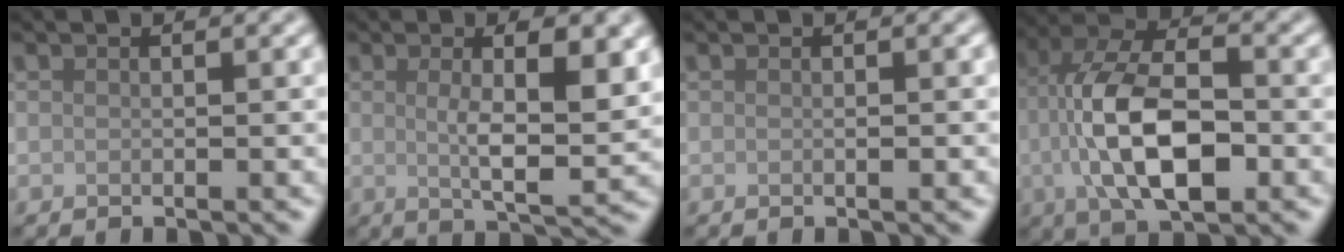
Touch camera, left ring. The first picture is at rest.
{"total": 6.3, "force": [1.0, 1.6, 6.0], "torque": [-0.091, -0.006, 0.018]}
{"total": 0.7, "force": [0.0, 0.1, 0.7], "torque": [-0.010, -0.001, 0.001]}
{"total": 10.1, "force": [-1.8, 4.7, 8.7], "torque": [-0.164, 0.009, -0.039]}